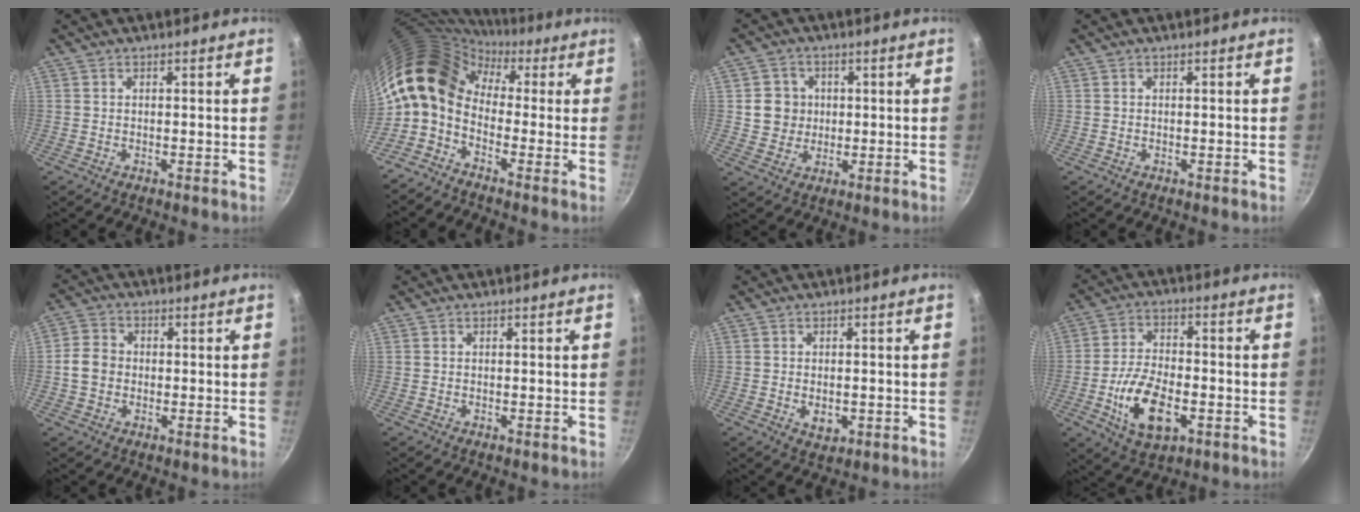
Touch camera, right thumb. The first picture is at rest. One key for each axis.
{"total": 12.2, "fx": 0.8, "fy": 8.5, "fz": 8.6, "tx": -0.142, "ty": 0.030, "tz": -0.013}
{"total": 6.0, "fx": 0.8, "fy": 5.7, "fz": 1.7, "tx": 0.005, "ty": 0.005, "tz": 0.015}
{"total": 0.0}
{"total": 5.2, "fx": -0.5, "fy": 4.4, "fz": 2.7, "tx": -0.036, "ty": 0.012, "tz": -0.018}
{"total": 0.0}
{"total": 3.4, "fx": -0.6, "fy": 2.3, "fz": 2.4, "tx": -0.033, "ty": -0.003, "tz": -0.004}
{"total": 12.8, "fx": -3.9, "fy": 6.8, "fz": 10.1, "tx": -0.178, "ty": 0.015, "tz": -0.067}